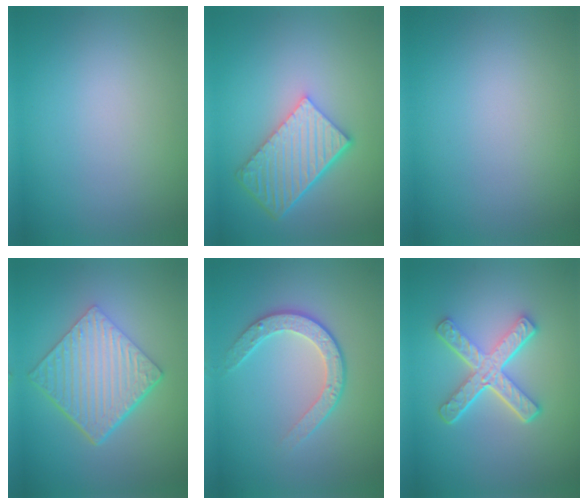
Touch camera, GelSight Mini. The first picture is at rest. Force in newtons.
{"total": 6.7, "press": 4.8, "slide": 4.6}
{"total": 0.0}
{"total": 7.0, "press": 4.7, "slide": 5.2}
{"total": 3.3, "press": 2.8, "slide": 1.7}
{"total": 5.3, "press": 3.7, "slide": 3.8}